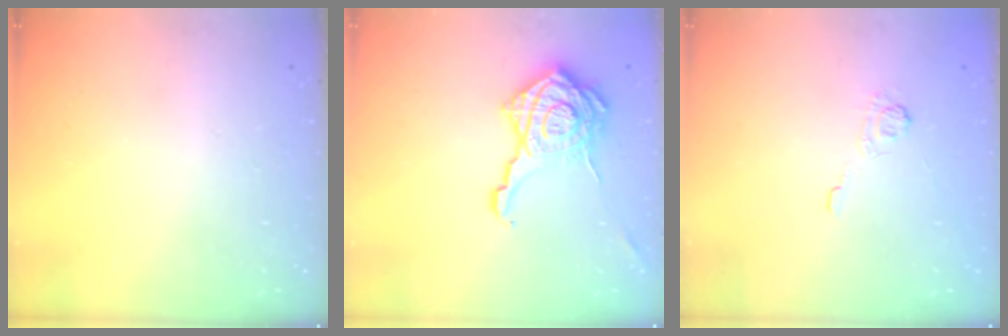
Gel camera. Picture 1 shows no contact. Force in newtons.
{"total": 20.0, "press": 19.9, "slide": 0.8}
{"total": 2.5, "press": 2.1, "slide": 1.4}